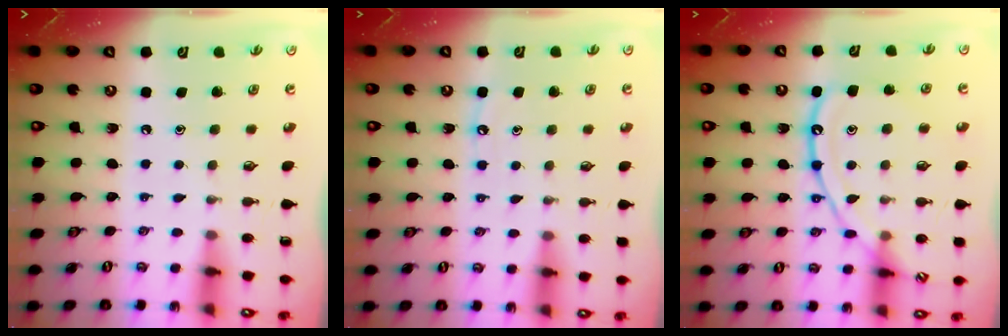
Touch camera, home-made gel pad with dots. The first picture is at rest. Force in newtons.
{"total": 4.9, "press": 4.8, "slide": 0.6}
{"total": 14.7, "press": 14.7, "slide": 1.3}